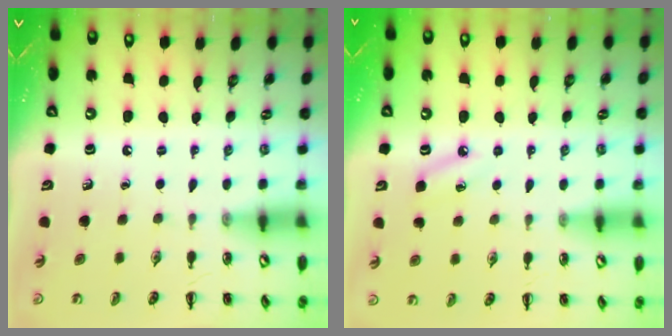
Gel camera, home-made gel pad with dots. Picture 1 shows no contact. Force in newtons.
{"total": 4.5, "press": 4.3, "slide": 1.4}